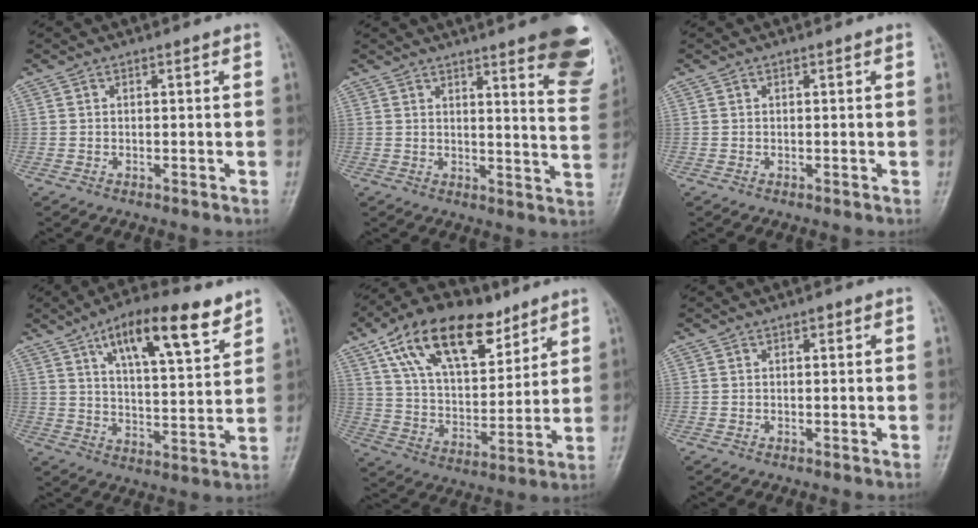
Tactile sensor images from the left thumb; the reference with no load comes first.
{"total": 17.1, "force": [11.0, 3.5, 12.6], "torque": [-0.124, -0.059, 0.120]}
{"total": 0.0}
{"total": 16.0, "force": [9.5, 5.2, 11.9], "torque": [-0.164, -0.036, 0.153]}
{"total": 20.6, "force": [11.9, 10.6, 13.0], "torque": [-0.188, -0.031, 0.213]}
{"total": 0.8, "force": [0.4, 0.4, 0.5], "torque": [-0.004, 0.000, 0.003]}